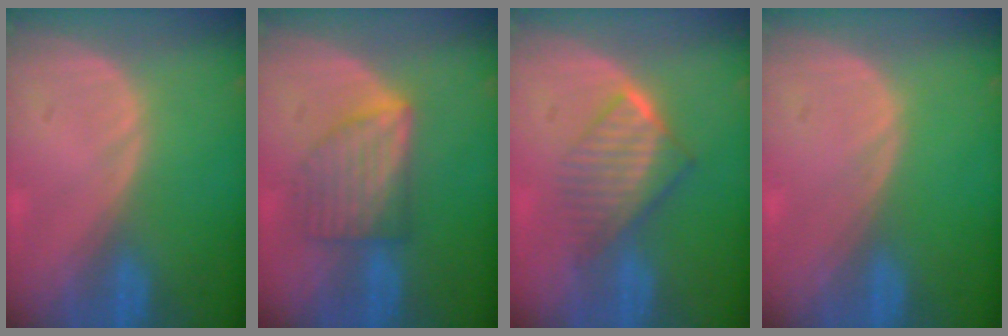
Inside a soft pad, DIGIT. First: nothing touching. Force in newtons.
{"total": 6.1, "press": 6.1, "slide": 0.2}
{"total": 6.7, "press": 6.0, "slide": 2.9}
{"total": 0.0}